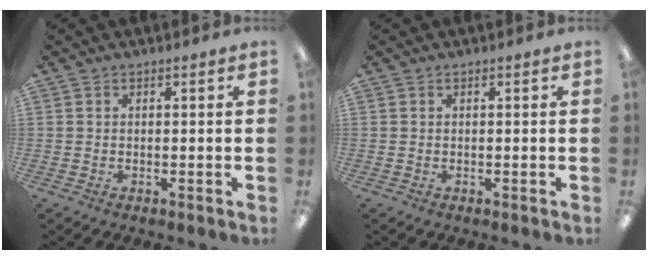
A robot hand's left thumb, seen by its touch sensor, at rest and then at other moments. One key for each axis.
{"total": 0.0}